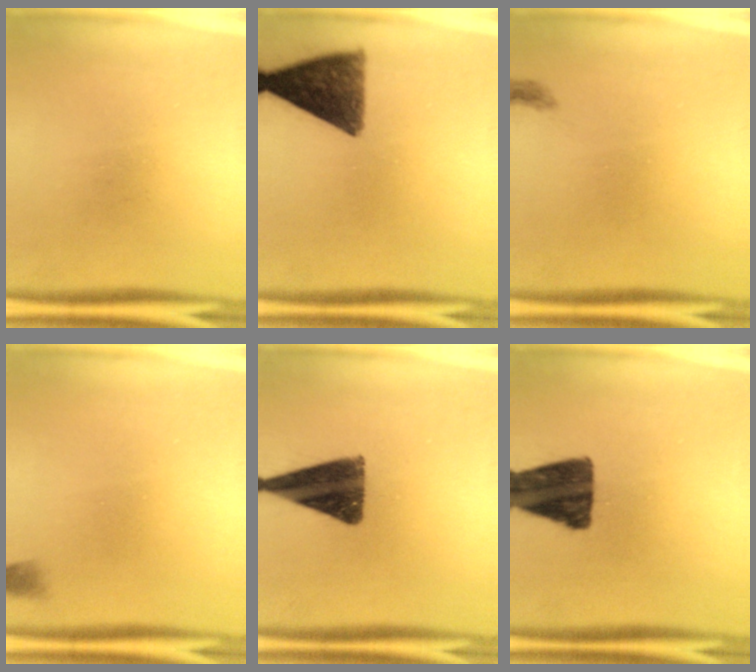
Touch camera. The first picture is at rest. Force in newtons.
{"total": 10.7}
{"total": 0.7}
{"total": 1.1}
{"total": 12.2}
{"total": 13.9}